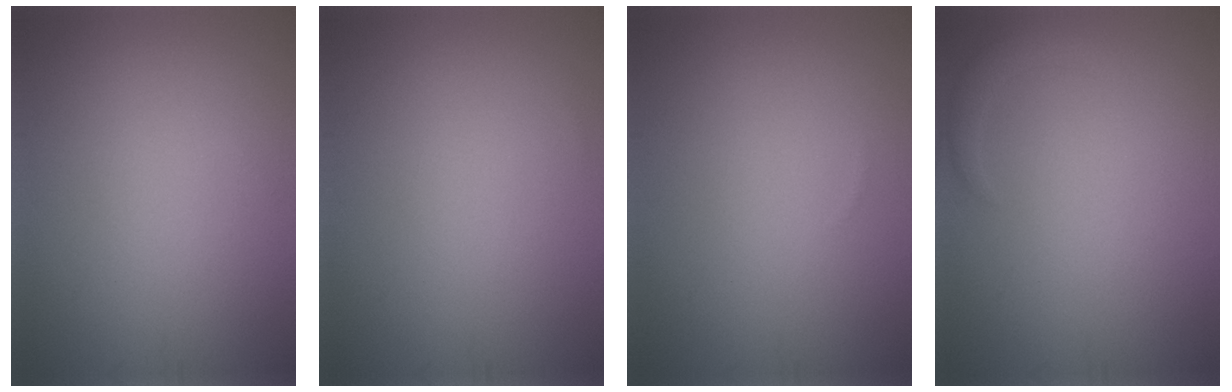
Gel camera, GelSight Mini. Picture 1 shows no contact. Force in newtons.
{"total": 0.0}
{"total": 0.0}
{"total": 1.6, "press": 1.6, "slide": 0.2}